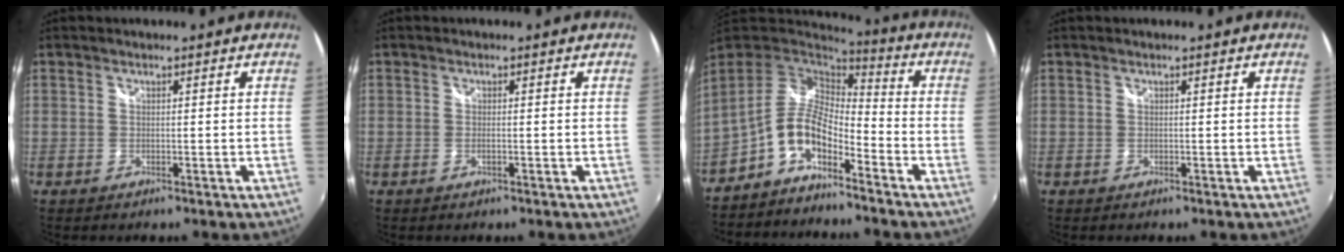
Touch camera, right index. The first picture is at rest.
{"total": 1.0, "force": [-0.4, 0.2, 0.8], "torque": [-0.018, -0.001, -0.007]}
{"total": 9.3, "force": [-5.4, 3.5, 6.7], "torque": [-0.141, 0.014, -0.108]}
{"total": 0.0}